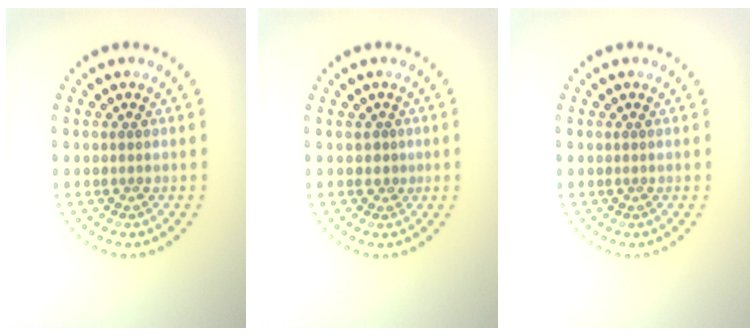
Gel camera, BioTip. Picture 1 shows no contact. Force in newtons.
{"total": 0.6, "press": 0.5, "slide": 0.4}
{"total": 0.0}